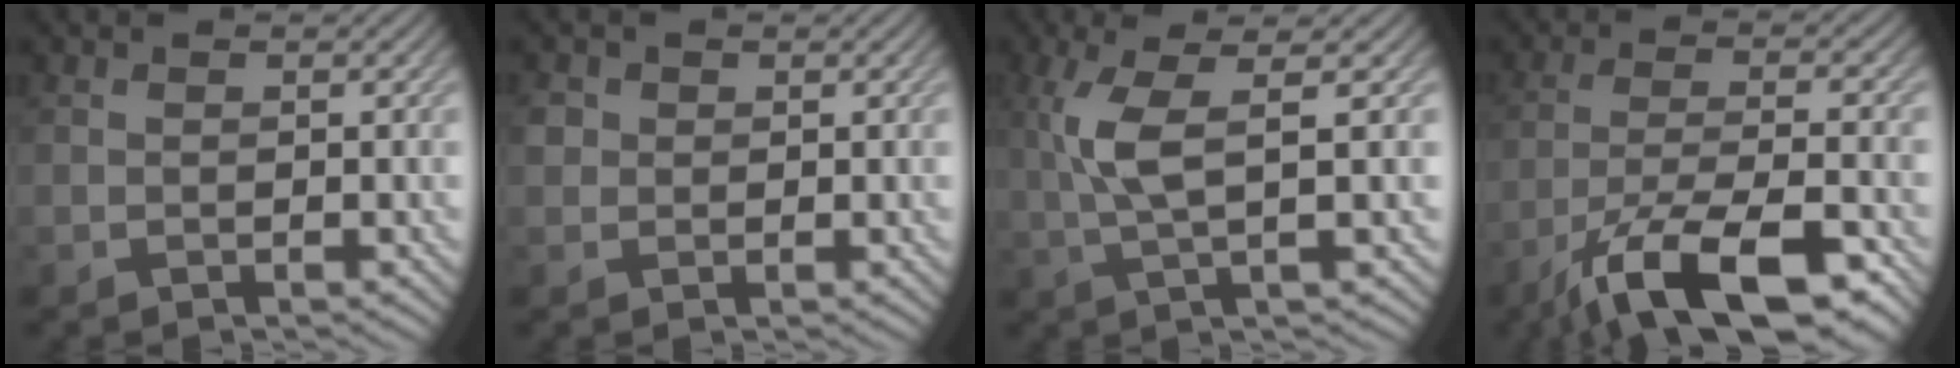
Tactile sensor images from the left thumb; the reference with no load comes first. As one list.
[{"total": 2.0, "force": [0.4, 1.9, 0.5], "torque": [-0.014, 0.000, 0.004]}, {"total": 6.1, "force": [1.3, 1.2, 5.8], "torque": [-0.133, 0.008, 0.027]}, {"total": 13.1, "force": [-8.5, 3.7, 9.2], "torque": [-0.174, -0.008, -0.151]}]